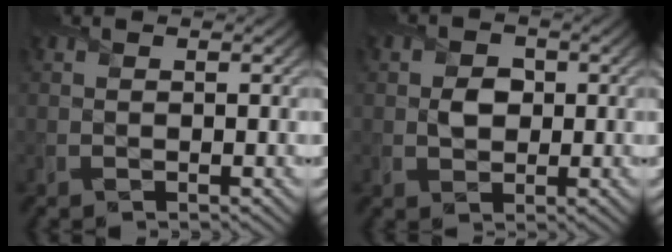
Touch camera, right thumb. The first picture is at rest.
{"total": 2.7, "force": [0.0, 2.3, 1.4], "torque": [-0.031, -0.003, -0.006]}